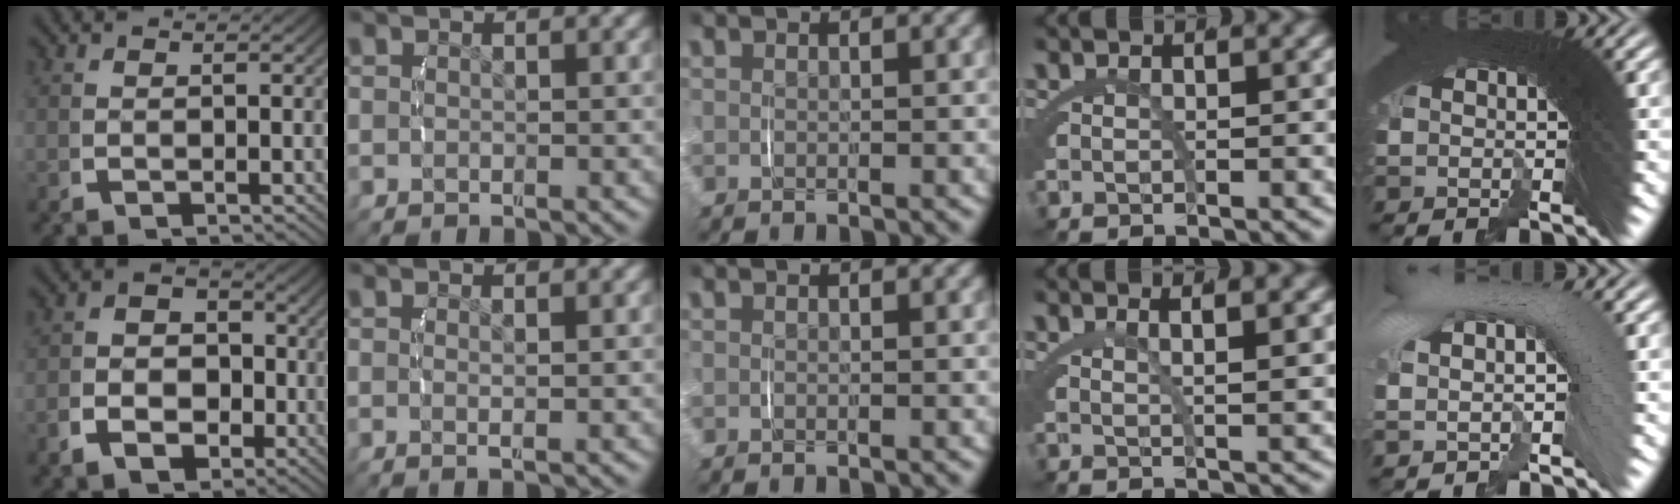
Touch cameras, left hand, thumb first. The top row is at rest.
{"thumb": {"total": 6.8, "force": [-0.7, 5.5, 4.0], "torque": [-0.070, -0.019, -0.007]}, "index": {"total": 0.8, "force": [0.0, -0.4, 0.7], "torque": [-0.020, -0.008, 0.004]}, "ring": {"total": 2.4, "force": [1.5, -0.9, 1.6], "torque": [-0.019, 0.002, 0.027]}, "little": {"total": 4.9, "force": [1.2, 1.7, 4.5], "torque": [-0.056, 0.028, 0.019]}}